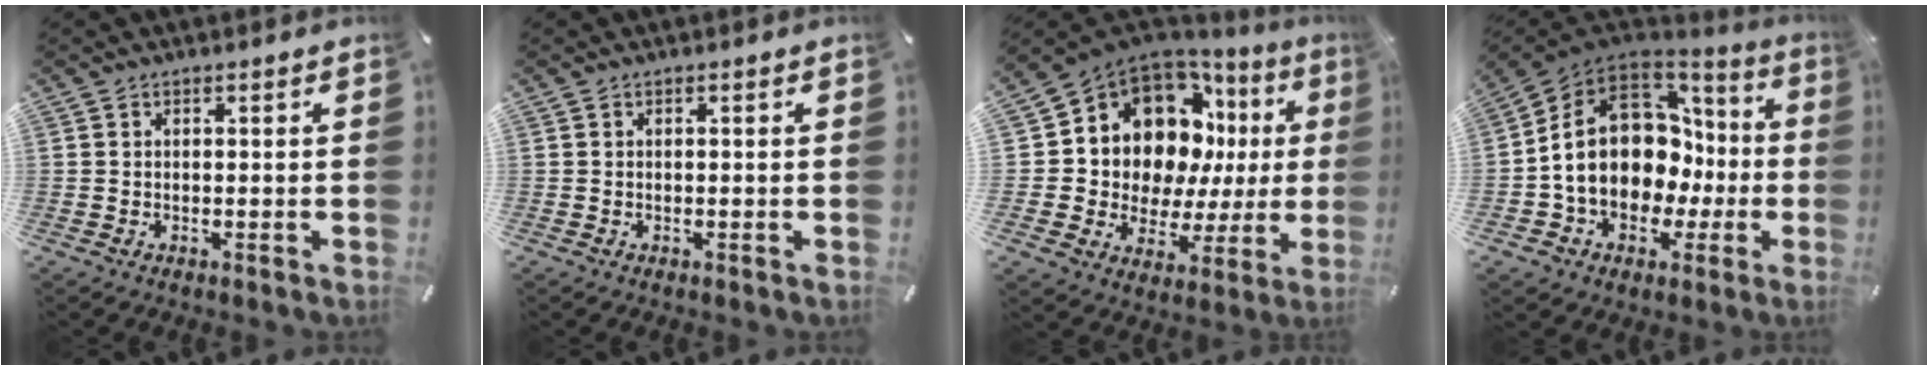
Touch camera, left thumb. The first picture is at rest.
{"total": 0.0}
{"total": 12.9, "force": [5.9, 9.8, 6.0], "torque": [-0.105, -0.078, 0.115]}
{"total": 17.0, "force": [0.0, 13.6, 10.2], "torque": [-0.200, -0.006, 0.008]}